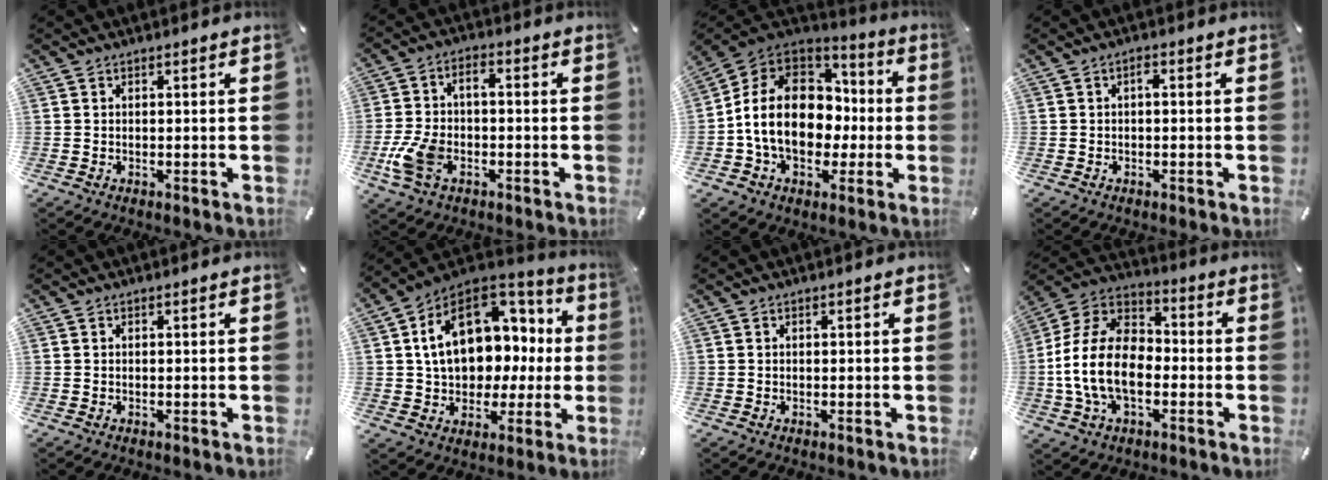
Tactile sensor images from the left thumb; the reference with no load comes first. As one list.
[{"total": 8.9, "force": [-3.2, 5.3, 6.4], "torque": [-0.140, 0.011, -0.059]}, {"total": 16.9, "force": [-1.5, 13.6, 9.8], "torque": [-0.211, 0.018, -0.020]}, {"total": 1.1, "force": [-0.2, 0.5, 1.0], "torque": [-0.020, 0.005, -0.007]}, {"total": 0.0}, {"total": 18.2, "force": [4.2, 13.2, 11.8], "torque": [-0.191, -0.011, 0.079]}, {"total": 0.0}, {"total": 15.8, "force": [-4.8, 10.6, 10.7], "torque": [-0.237, 0.030, -0.093]}]